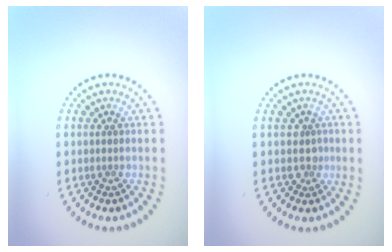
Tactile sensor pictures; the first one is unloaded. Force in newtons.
{"total": 1.4, "press": 1.1, "slide": 0.9}